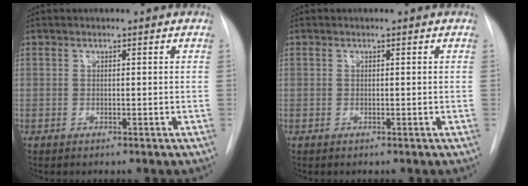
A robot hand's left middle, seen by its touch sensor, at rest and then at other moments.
{"total": 0.0}